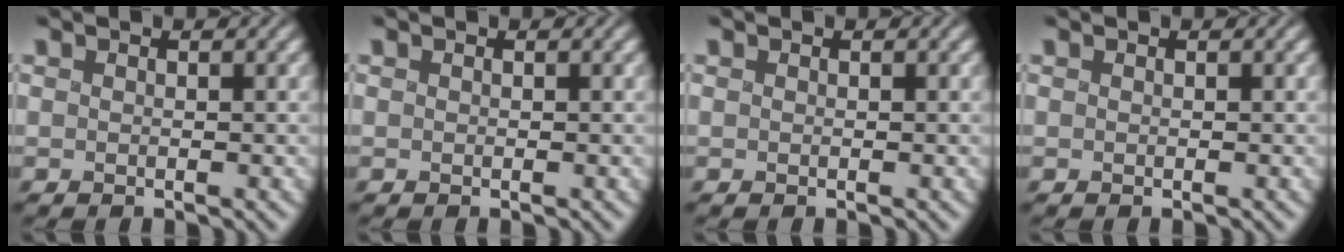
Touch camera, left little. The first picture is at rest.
{"total": 0.0}
{"total": 0.0}
{"total": 0.0}